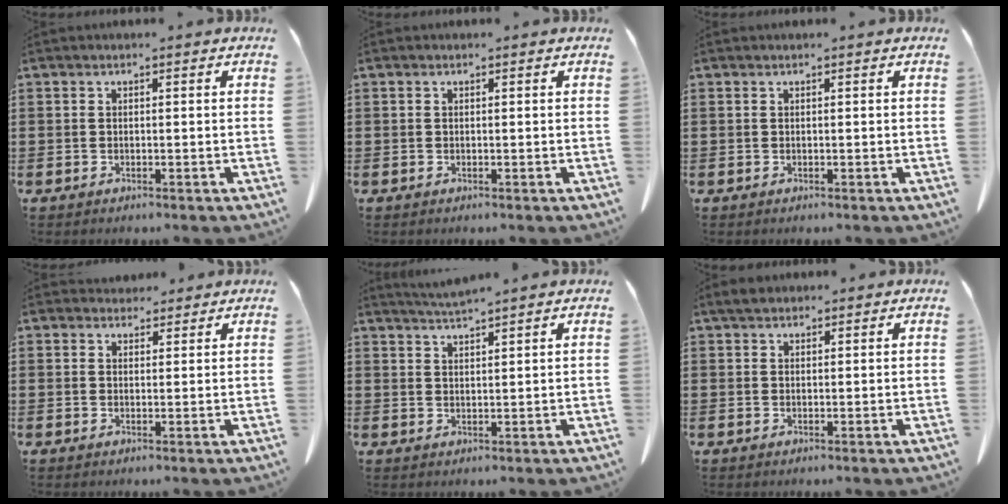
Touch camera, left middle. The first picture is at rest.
{"total": 0.0}
{"total": 0.0}
{"total": 2.3, "force": [2.1, 0.9, 0.1], "torque": [0.001, -0.003, 0.039]}
{"total": 2.7, "force": [2.6, -0.4, 0.7], "torque": [-0.021, -0.003, 0.047]}
{"total": 1.9, "force": [1.6, 0.8, 0.8], "torque": [-0.021, 0.007, 0.030]}